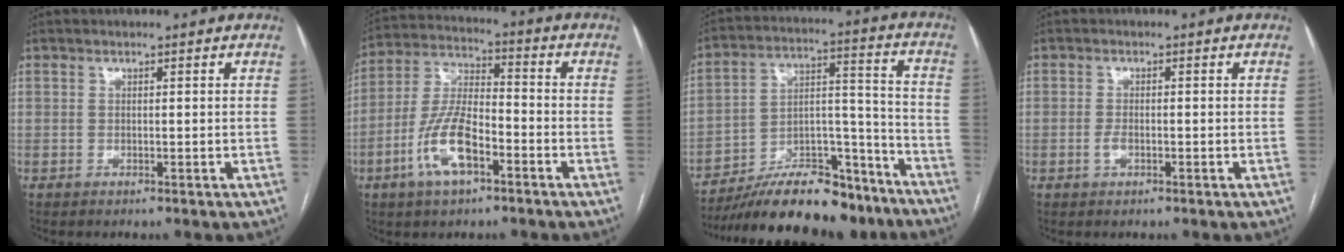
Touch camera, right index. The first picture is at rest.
{"total": 11.4, "force": [-5.0, 4.2, 9.3], "torque": [-0.202, 0.009, -0.093]}
{"total": 21.3, "force": [-18.1, 5.9, 9.5], "torque": [-0.139, 0.030, -0.289]}
{"total": 1.6, "force": [-0.6, 0.7, 1.3], "torque": [-0.026, 0.001, -0.011]}